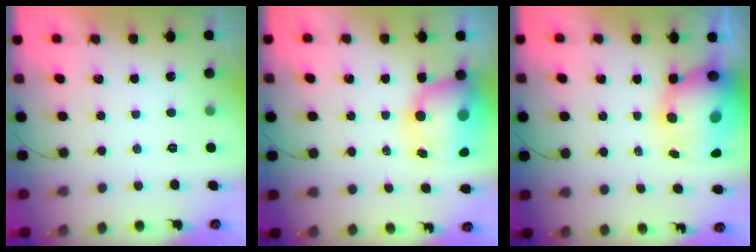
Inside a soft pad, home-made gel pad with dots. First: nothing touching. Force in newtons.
{"total": 12.2, "press": 11.8, "slide": 3.0}
{"total": 11.7, "press": 11.2, "slide": 3.3}